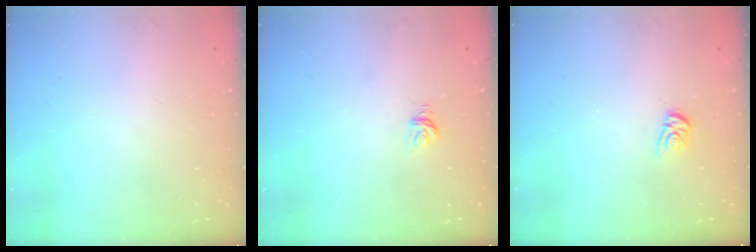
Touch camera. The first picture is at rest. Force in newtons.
{"total": 3.8, "press": 3.8, "slide": 0.2}
{"total": 4.2, "press": 4.2, "slide": 0.3}